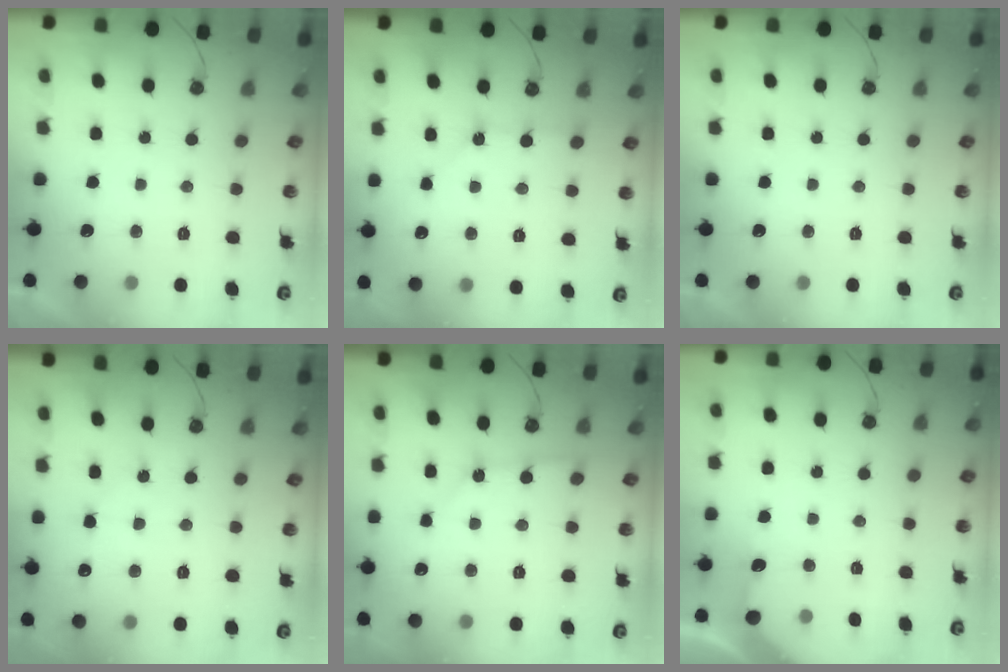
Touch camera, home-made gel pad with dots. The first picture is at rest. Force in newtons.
{"total": 1.1, "press": 1.1, "slide": 0.2}
{"total": 0.0}
{"total": 3.0, "press": 2.9, "slide": 0.5}
{"total": 2.8, "press": 2.8, "slide": 0.2}
{"total": 3.0, "press": 2.9, "slide": 0.4}